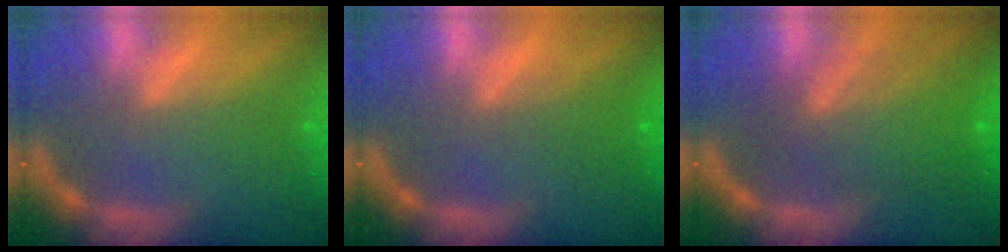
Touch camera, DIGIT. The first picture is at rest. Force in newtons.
{"total": 1.9}
{"total": 7.0}